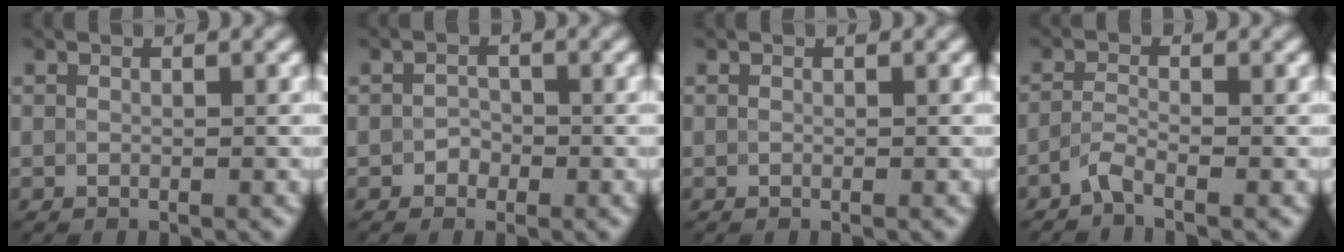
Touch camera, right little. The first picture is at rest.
{"total": 1.1, "force": [-0.5, 0.9, 0.3], "torque": [-0.002, 0.001, -0.010]}
{"total": 0.0}
{"total": 1.6, "force": [-1.2, 0.2, 1.1], "torque": [-0.024, -0.001, -0.031]}